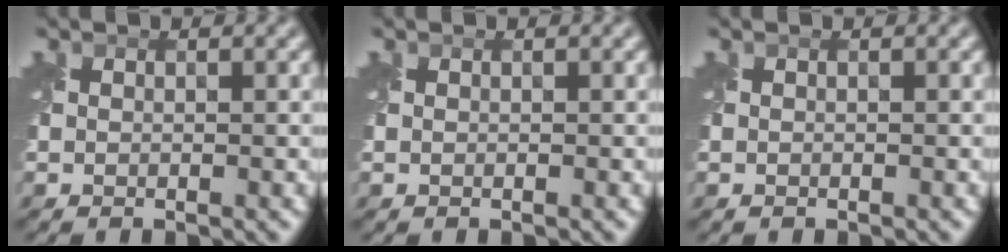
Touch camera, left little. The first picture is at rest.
{"total": 0.0}
{"total": 0.0}